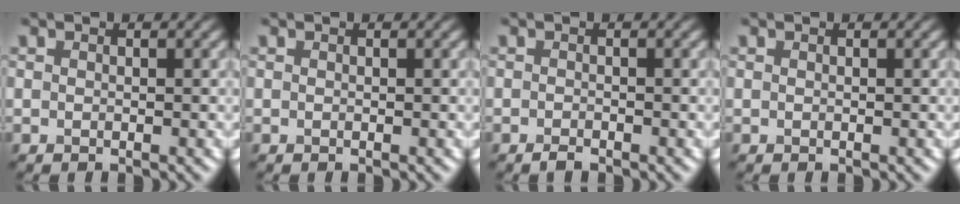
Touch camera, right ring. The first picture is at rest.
{"total": 0.0}
{"total": 0.8, "force": [-0.6, 0.2, 0.4], "torque": [-0.008, 0.001, -0.012]}
{"total": 0.0}